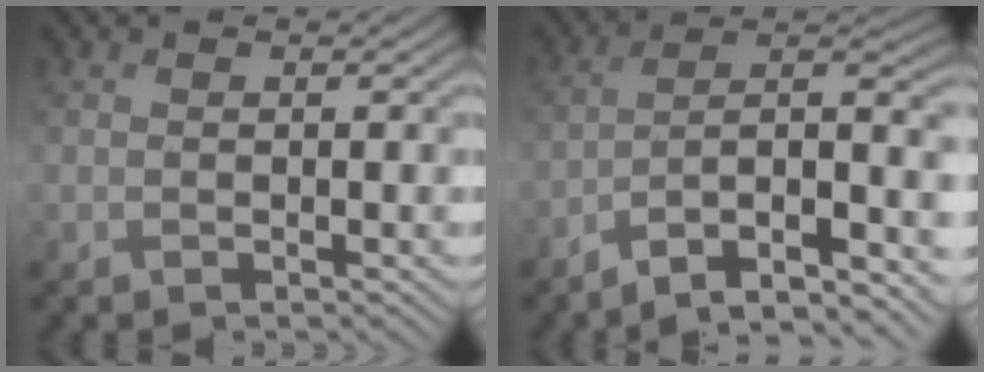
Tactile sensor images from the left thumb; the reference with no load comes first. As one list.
[{"total": 10.9, "force": [-5.8, 3.9, 8.3], "torque": [-0.143, -0.005, -0.102]}]